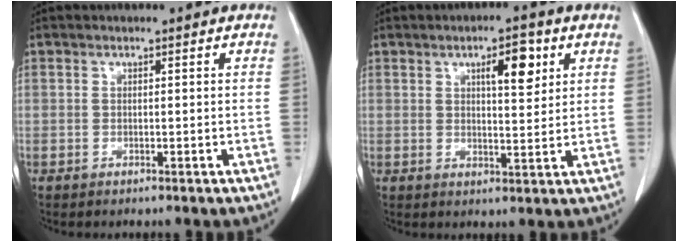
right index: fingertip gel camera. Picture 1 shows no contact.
{"total": 5.8, "force": [2.6, 1.6, 4.9], "torque": [-0.076, 0.002, 0.039]}